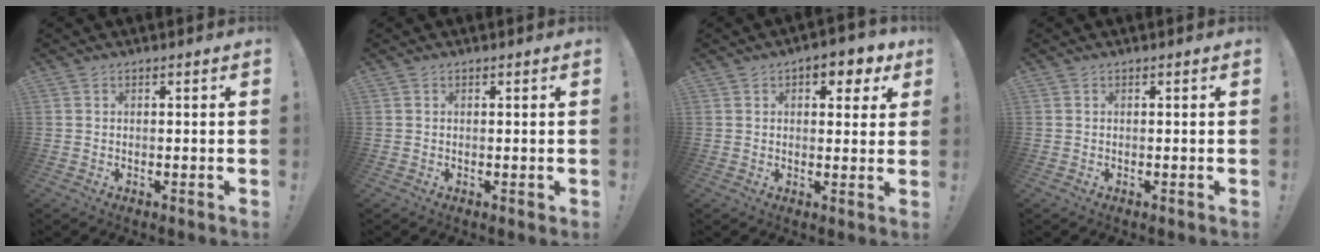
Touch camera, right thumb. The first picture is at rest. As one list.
[{"total": 0.5, "force": [0.3, 0.3, 0.3], "torque": [-0.001, 0.000, 0.004]}, {"total": 6.5, "force": [3.4, 3.5, 4.2], "torque": [-0.037, -0.016, 0.053]}, {"total": 0.0}]